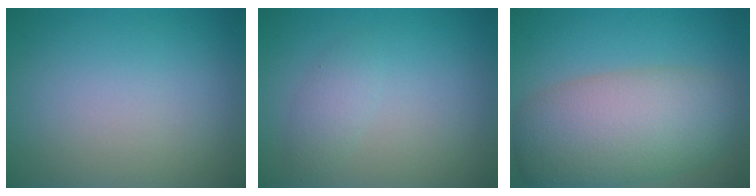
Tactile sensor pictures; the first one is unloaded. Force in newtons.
{"total": 1.6, "press": 1.6, "slide": 0.1}
{"total": 8.9, "press": 8.9, "slide": 0.2}